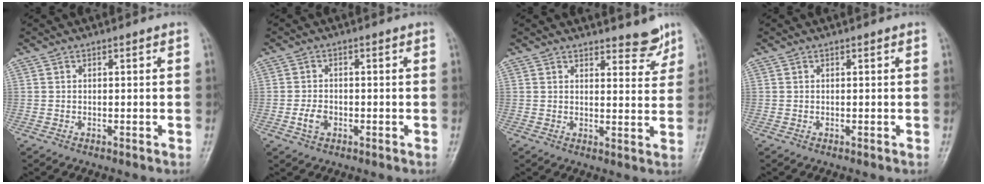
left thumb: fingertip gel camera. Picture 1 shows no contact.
{"total": 3.0, "force": [-1.1, 2.1, 1.9], "torque": [-0.032, 0.006, -0.021]}
{"total": 4.6, "force": [3.9, 1.6, 1.9], "torque": [-0.004, -0.033, 0.052]}
{"total": 0.0}